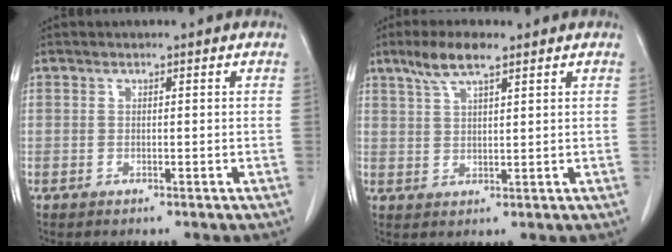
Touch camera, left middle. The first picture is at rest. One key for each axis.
{"total": 5.5, "fx": 3.8, "fy": 0.8, "fz": 3.9, "tx": -0.084, "ty": 0.008, "tz": 0.074}